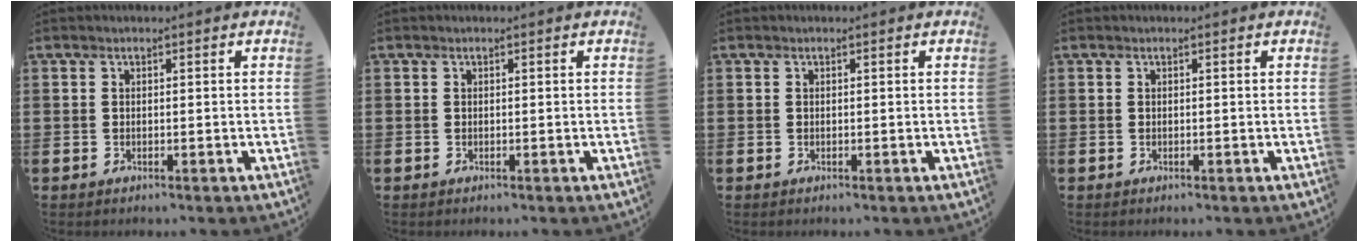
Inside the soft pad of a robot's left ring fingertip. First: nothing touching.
{"total": 0.0}
{"total": 0.0}
{"total": 0.0}